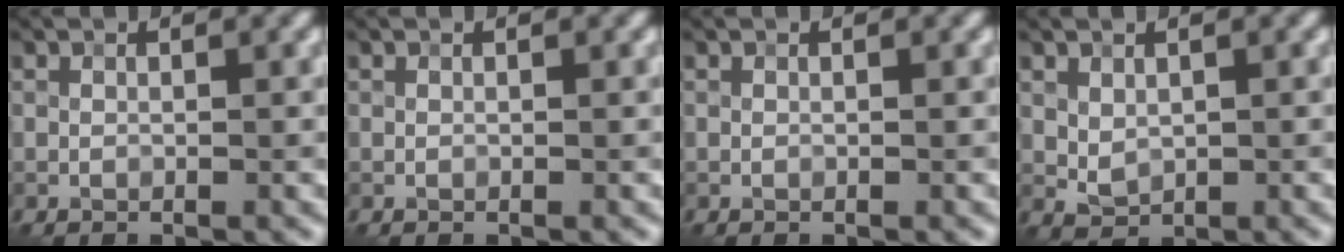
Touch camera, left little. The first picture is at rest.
{"total": 0.0}
{"total": 0.0}
{"total": 1.5, "force": [0.5, 1.1, 0.8], "torque": [-0.018, -0.005, 0.017]}